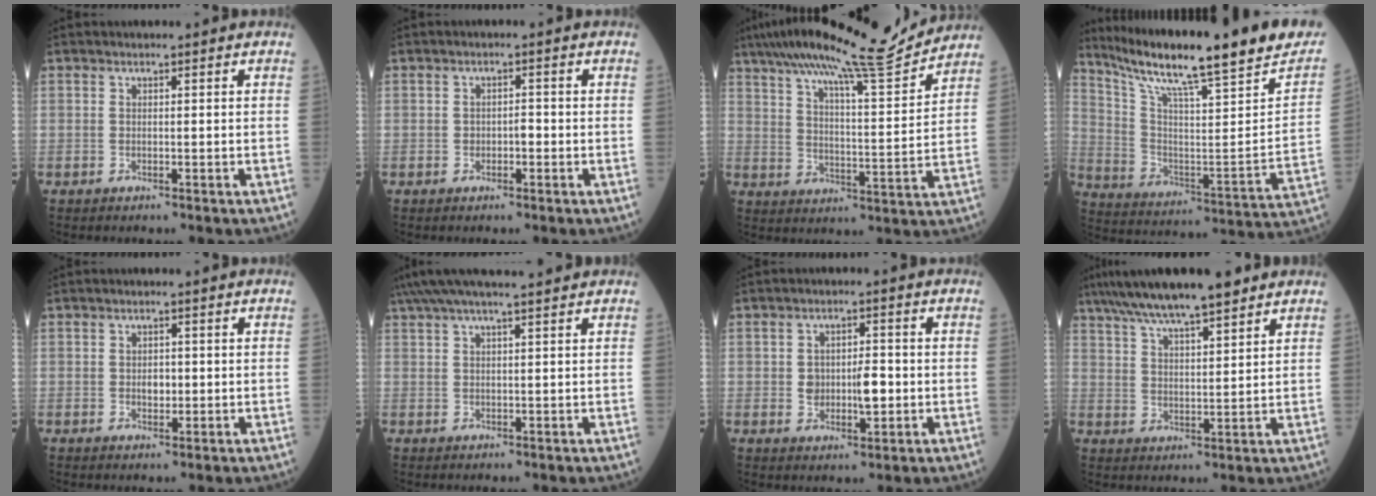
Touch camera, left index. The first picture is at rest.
{"total": 1.7, "force": [-0.5, 0.9, 1.3], "torque": [-0.018, 0.004, -0.008]}
{"total": 17.6, "force": [15.7, 0.0, 8.1], "torque": [-0.139, -0.006, 0.234]}
{"total": 27.5, "force": [22.0, 1.9, 16.4], "torque": [-0.276, -0.038, 0.322]}
{"total": 2.0, "force": [-0.1, 1.3, 1.5], "torque": [-0.024, 0.001, 0.001]}
{"total": 9.8, "force": [8.3, 0.0, 5.2], "torque": [-0.090, 0.039, 0.118]}
{"total": 5.3, "force": [-0.5, 2.7, 4.6], "torque": [-0.074, 0.008, -0.002]}
{"total": 12.6, "force": [9.9, 1.6, 7.7], "torque": [-0.132, 0.029, 0.169]}